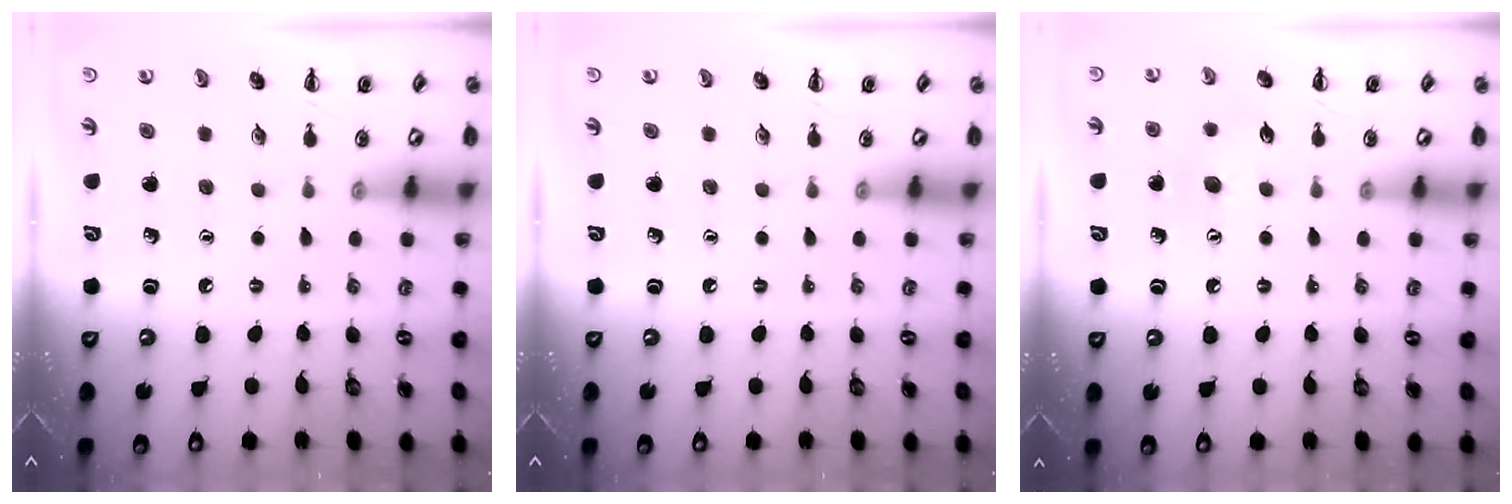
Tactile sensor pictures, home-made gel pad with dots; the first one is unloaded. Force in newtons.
{"total": 0.0}
{"total": 6.9, "press": 6.7, "slide": 1.7}